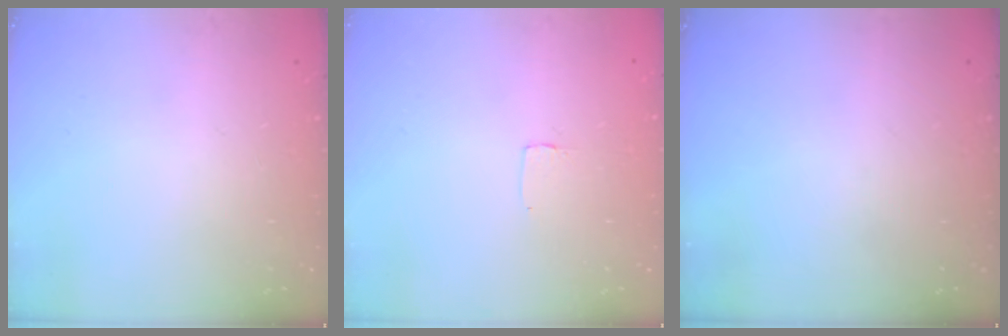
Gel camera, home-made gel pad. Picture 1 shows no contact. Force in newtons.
{"total": 2.6, "press": 2.6, "slide": 0.2}
{"total": 0.0}